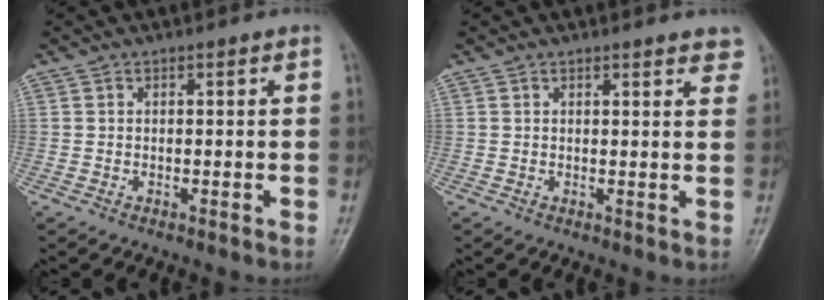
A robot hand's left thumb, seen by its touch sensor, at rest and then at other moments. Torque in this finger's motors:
{"motor_torque": [0.00, 0.04, -0.03, -0.15, 0.02]}